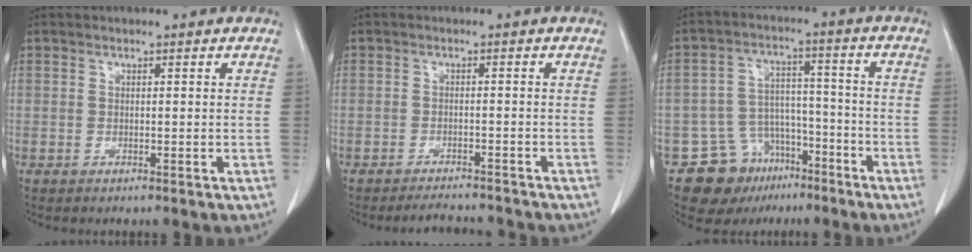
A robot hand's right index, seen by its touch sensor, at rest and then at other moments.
{"total": 4.2, "force": [-4.0, 0.9, 0.2], "torque": [-0.001, -0.002, -0.060]}
{"total": 10.2, "force": [-6.5, 7.3, 2.9], "torque": [-0.046, 0.038, -0.094]}